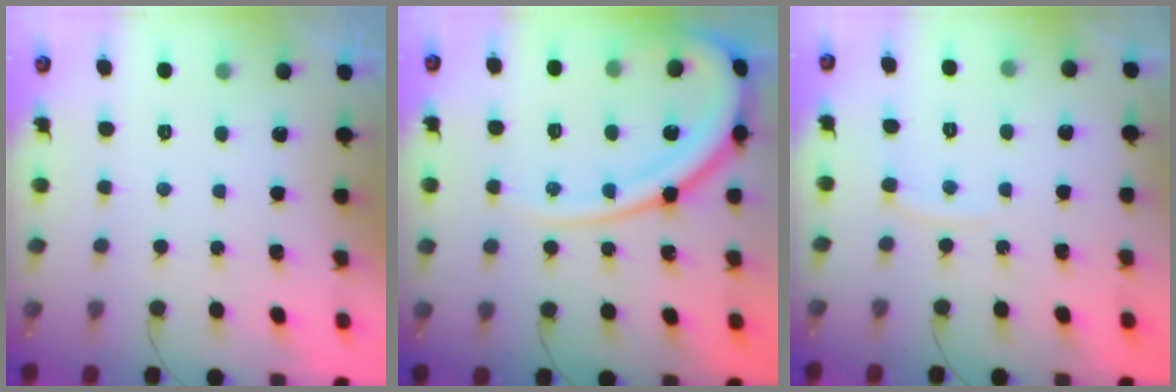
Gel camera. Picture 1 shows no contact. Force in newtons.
{"total": 16.4, "press": 16.3, "slide": 1.6}
{"total": 4.7, "press": 4.6, "slide": 0.6}